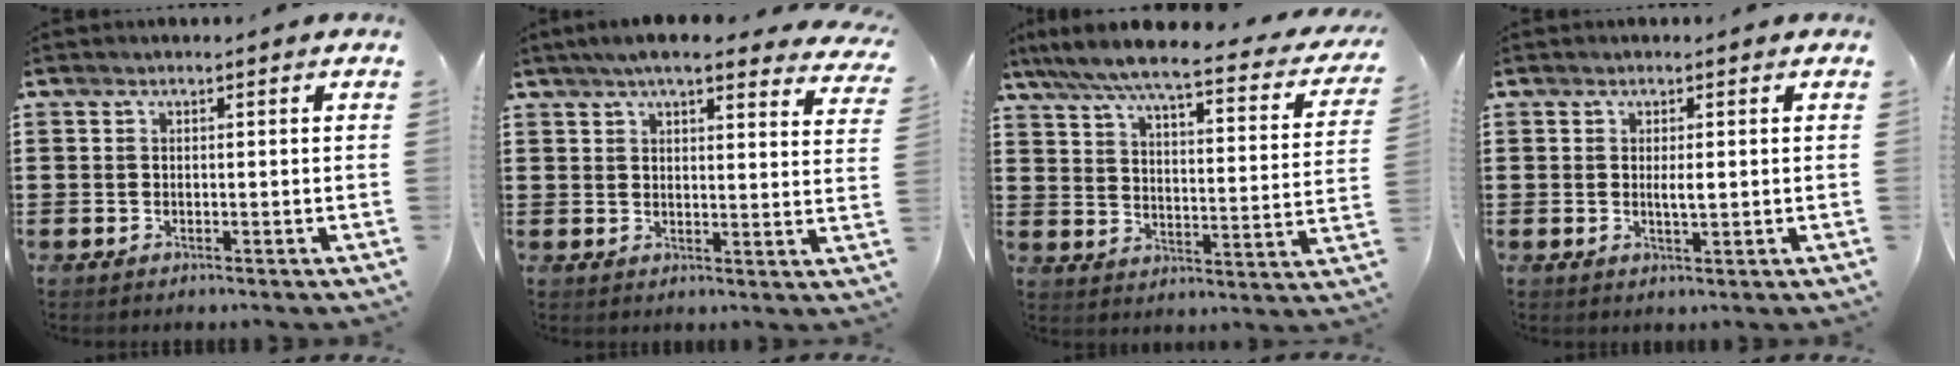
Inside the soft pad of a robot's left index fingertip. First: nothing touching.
{"total": 6.2, "force": [5.4, 0.7, 2.9], "torque": [-0.067, -0.012, 0.095]}
{"total": 6.2, "force": [5.4, 0.2, 3.0], "torque": [-0.085, -0.039, 0.087]}
{"total": 1.7, "force": [0.2, 0.3, 1.7], "torque": [-0.032, -0.001, 0.002]}